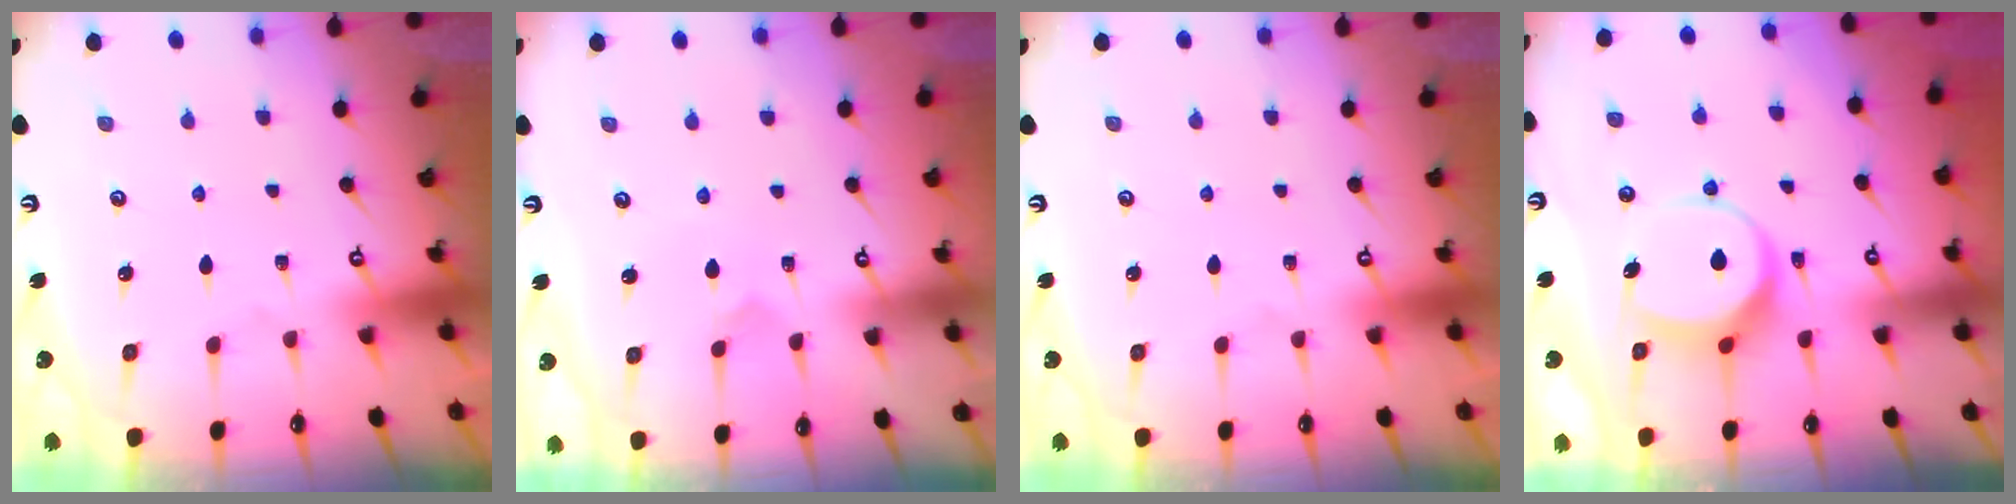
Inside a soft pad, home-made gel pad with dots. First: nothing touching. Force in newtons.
{"total": 2.3, "press": 2.3, "slide": 0.2}
{"total": 0.0}
{"total": 8.5, "press": 8.4, "slide": 0.6}